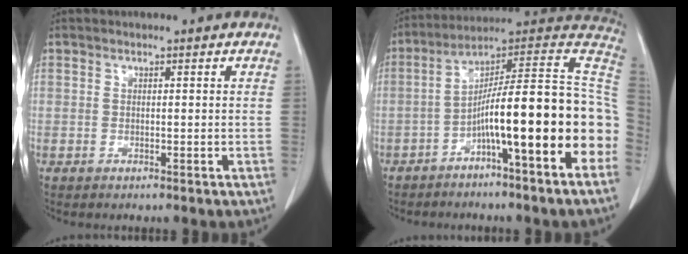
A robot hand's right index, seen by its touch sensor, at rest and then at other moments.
{"total": 19.3, "force": [-5.8, 0.4, 18.4], "torque": [-0.225, 0.038, -0.093]}